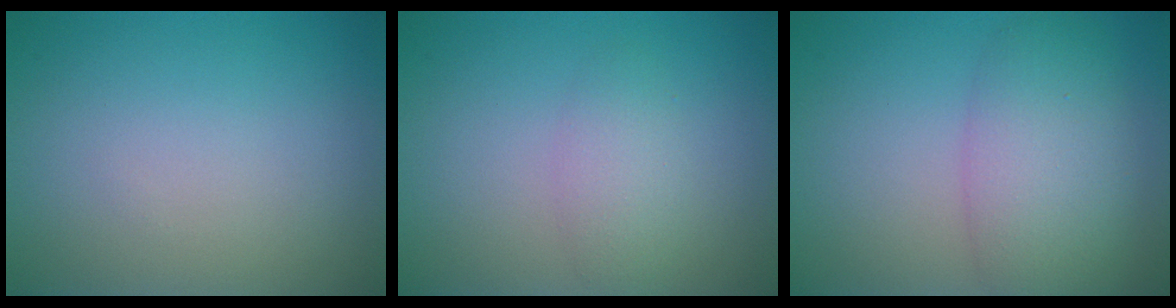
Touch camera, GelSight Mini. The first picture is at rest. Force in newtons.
{"total": 2.3, "press": 2.3, "slide": 0.0}
{"total": 5.7, "press": 5.7, "slide": 0.5}